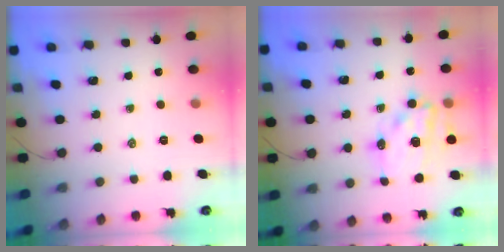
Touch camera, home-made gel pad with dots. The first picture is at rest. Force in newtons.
{"total": 14.8, "press": 14.5, "slide": 3.3}